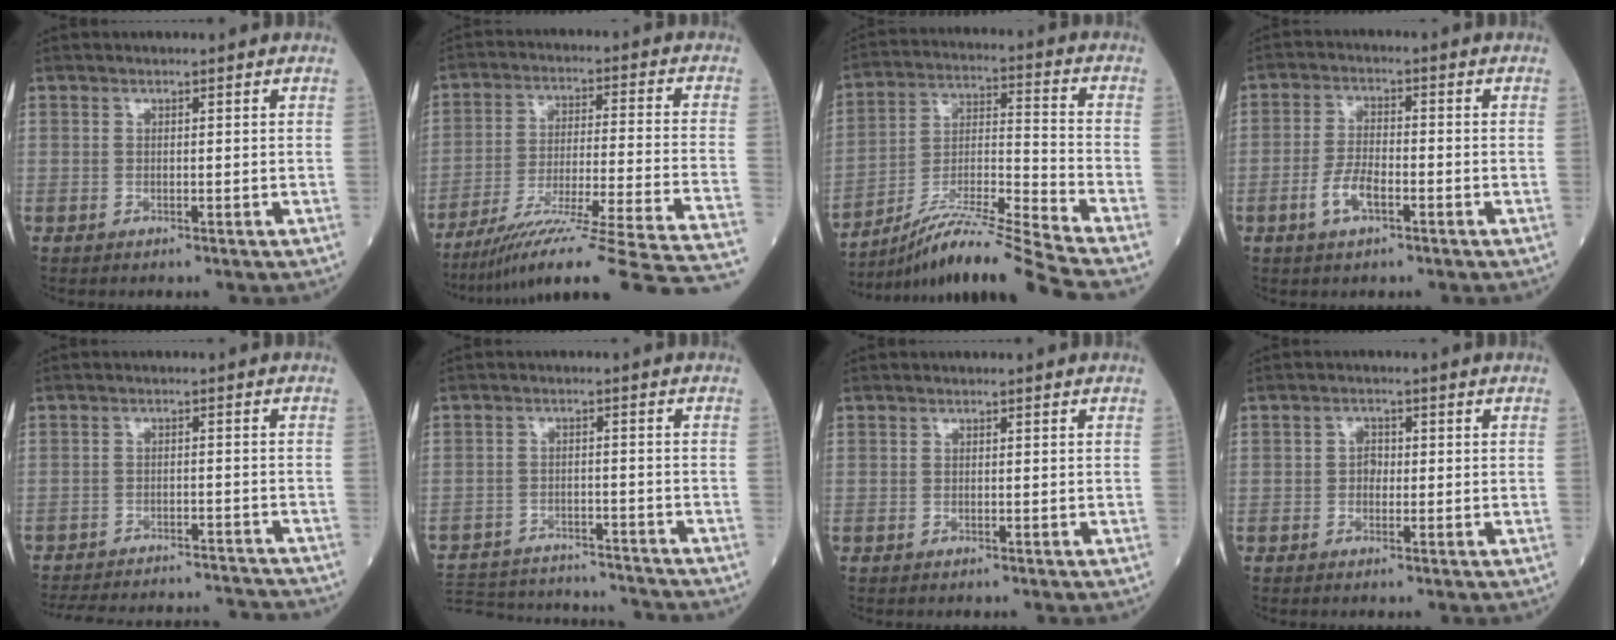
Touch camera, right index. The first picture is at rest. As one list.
[{"total": 26.6, "force": [-22.5, -1.6, 14.1], "torque": [-0.140, -0.038, -0.328]}, {"total": 16.4, "force": [-14.5, -3.1, 7.0], "torque": [-0.128, -0.001, -0.259]}, {"total": 4.9, "force": [-2.3, 1.8, 4.0], "torque": [-0.084, 0.002, -0.045]}, {"total": 18.7, "force": [-17.7, 3.3, 5.1], "torque": [-0.126, -0.007, -0.237]}, {"total": 19.2, "force": [-18.0, 3.7, 5.6], "torque": [-0.142, -0.014, -0.255]}, {"total": 0.0}, {"total": 1.8, "force": [-0.2, 1.4, 1.1], "torque": [-0.012, 0.006, -0.006]}]